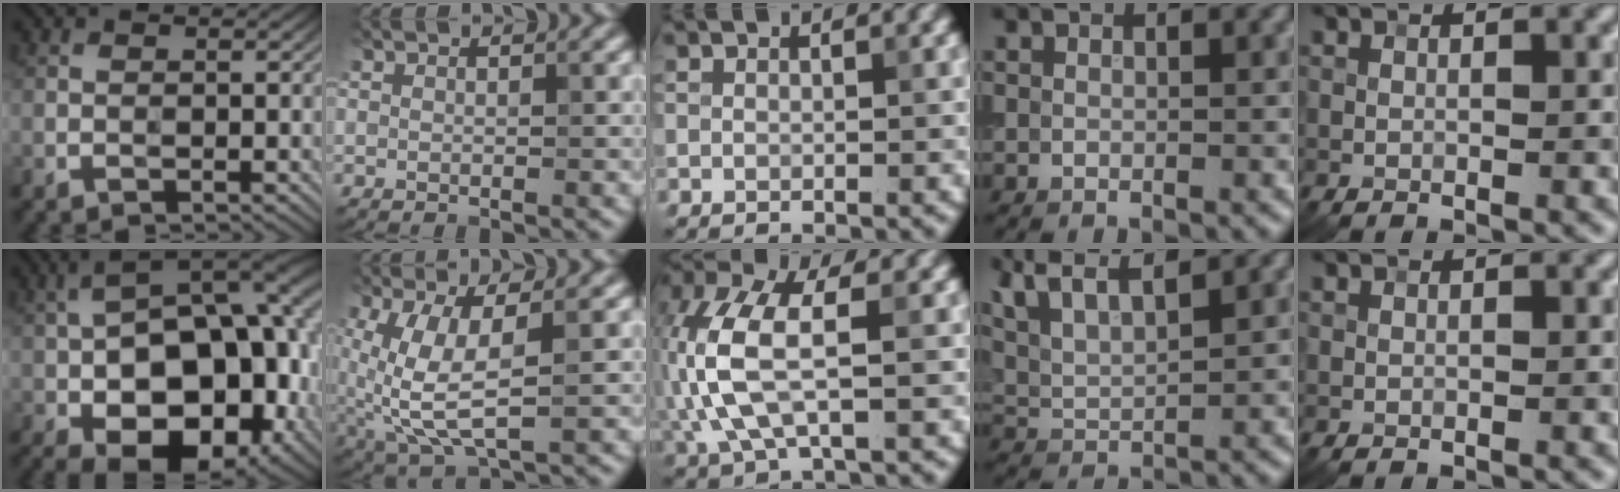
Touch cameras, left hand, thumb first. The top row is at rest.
{"thumb": {"total": 21.8, "force": [-4.7, 12.9, 17.0], "torque": [-0.256, -0.021, -0.046]}, "index": {"total": 6.8, "force": [-0.1, 2.8, 6.2], "torque": [-0.157, -0.013, 0.002]}, "middle": {"total": 7.5, "force": [-0.3, 3.5, 6.6], "torque": [-0.166, 0.013, -0.008]}, "ring": {"total": 9.1, "force": [6.7, 2.9, 5.5], "torque": [-0.126, 0.035, 0.085]}}